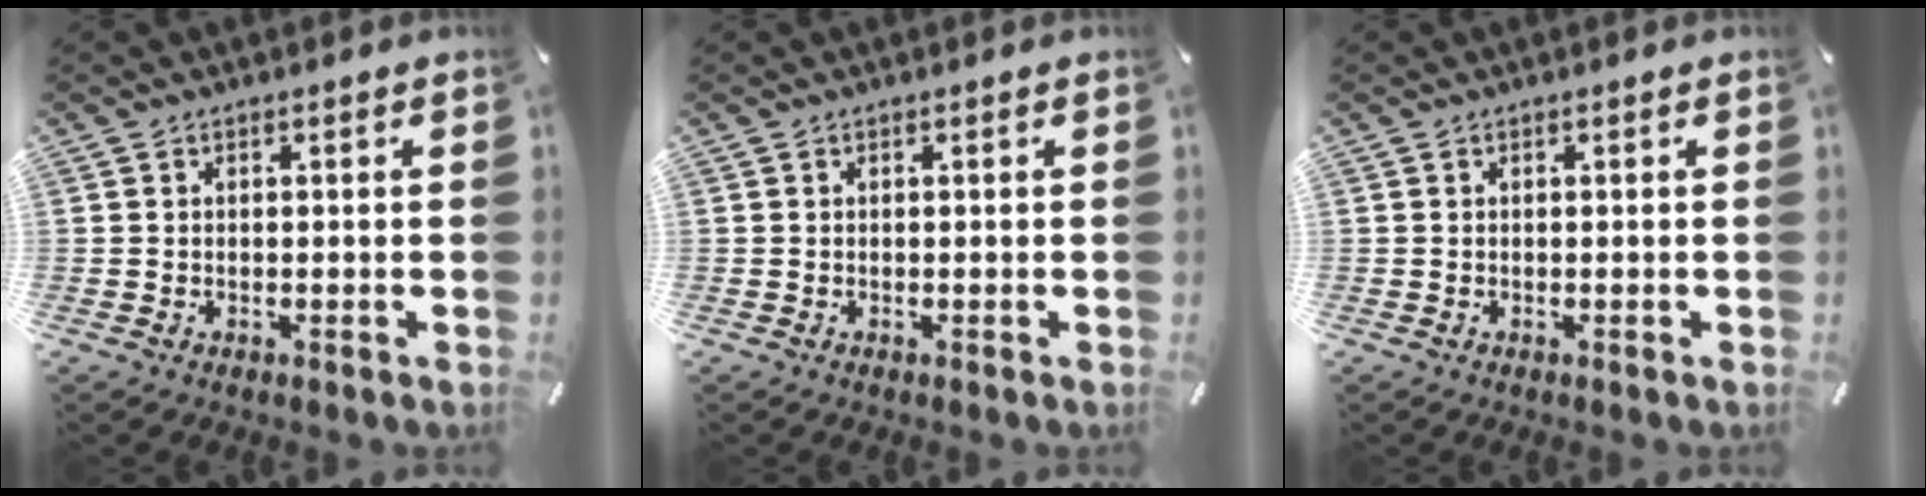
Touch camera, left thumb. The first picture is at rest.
{"total": 0.0}
{"total": 0.0}